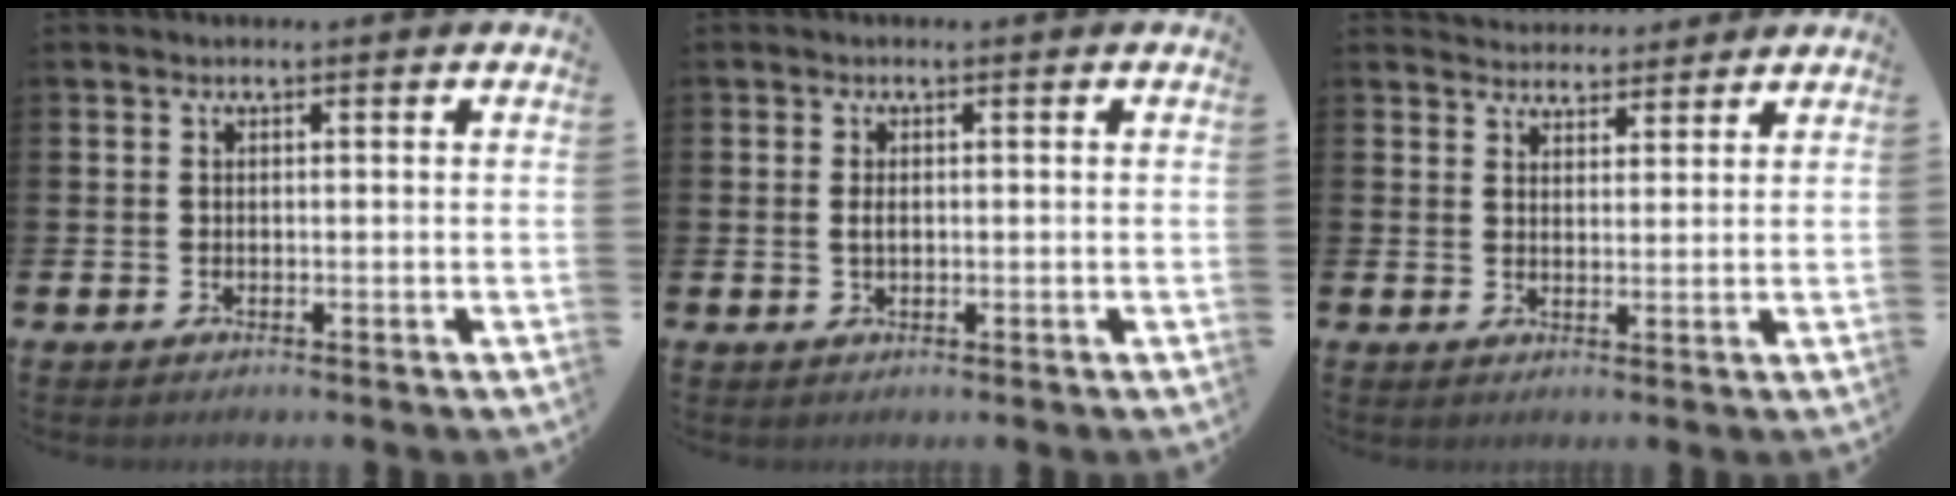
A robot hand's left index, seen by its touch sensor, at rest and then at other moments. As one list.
[{"total": 1.1, "force": [0.1, 0.7, 0.9], "torque": [-0.012, 0.003, -0.001]}, {"total": 3.8, "force": [3.7, 1.0, -0.4], "torque": [0.003, -0.019, 0.067]}]